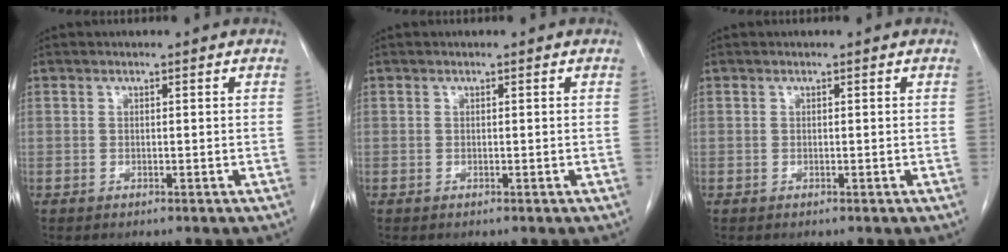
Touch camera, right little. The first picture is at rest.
{"total": 0.0}
{"total": 0.0}